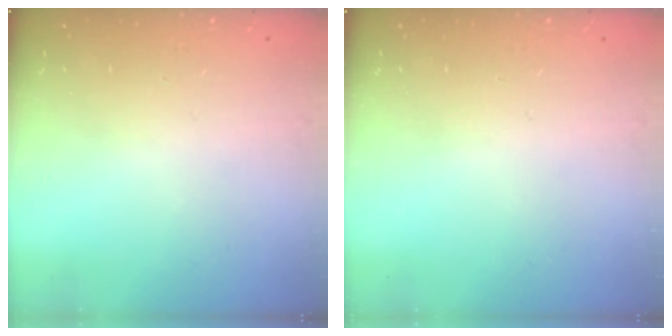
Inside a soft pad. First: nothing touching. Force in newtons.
{"total": 0.0}